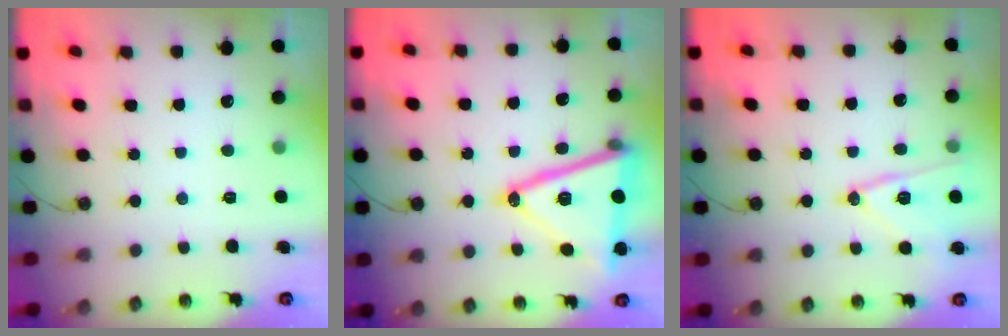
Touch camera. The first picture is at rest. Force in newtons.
{"total": 21.2, "press": 20.9, "slide": 3.5}
{"total": 13.3, "press": 13.3, "slide": 1.4}